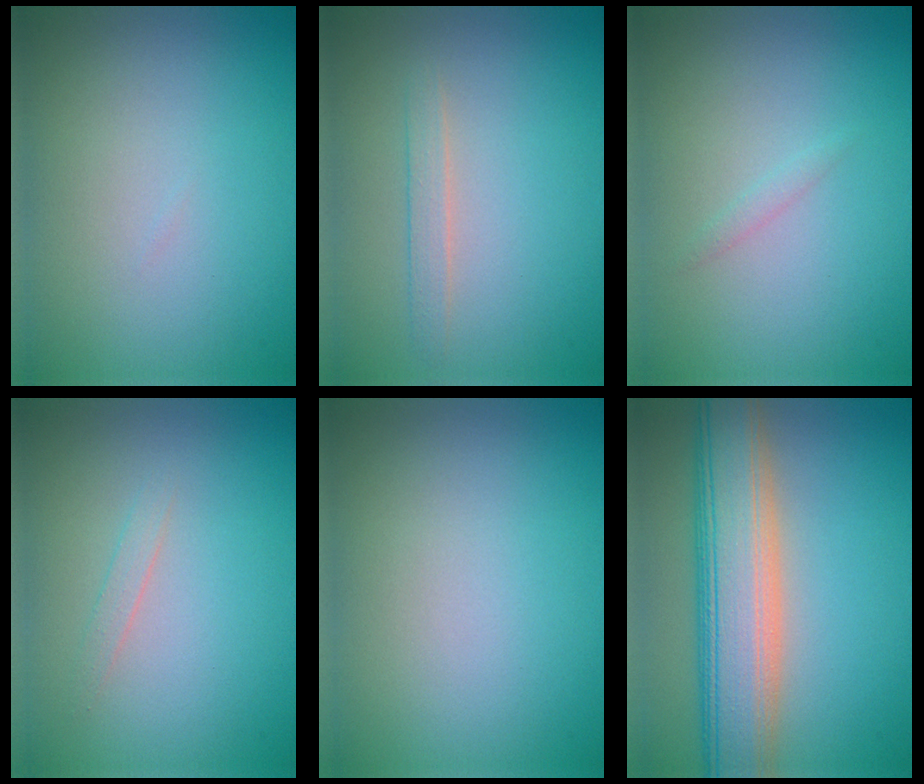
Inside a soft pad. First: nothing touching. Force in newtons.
{"total": 1.3, "press": 1.3, "slide": 0.1}
{"total": 0.6, "press": 0.6, "slide": 0.0}
{"total": 0.9, "press": 0.9, "slide": 0.1}
{"total": 0.0}
{"total": 9.2, "press": 9.2, "slide": 0.5}